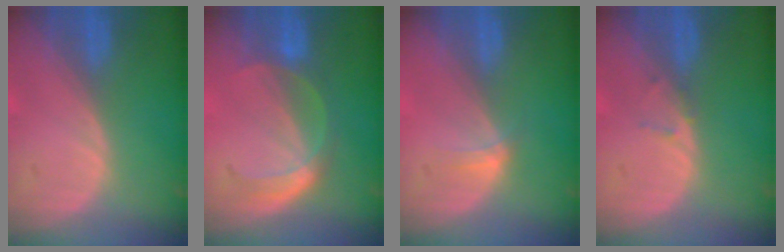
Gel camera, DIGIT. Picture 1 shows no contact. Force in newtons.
{"total": 4.8, "press": 4.6, "slide": 1.3}
{"total": 1.9, "press": 1.5, "slide": 1.1}
{"total": 1.1, "press": 0.8, "slide": 0.7}